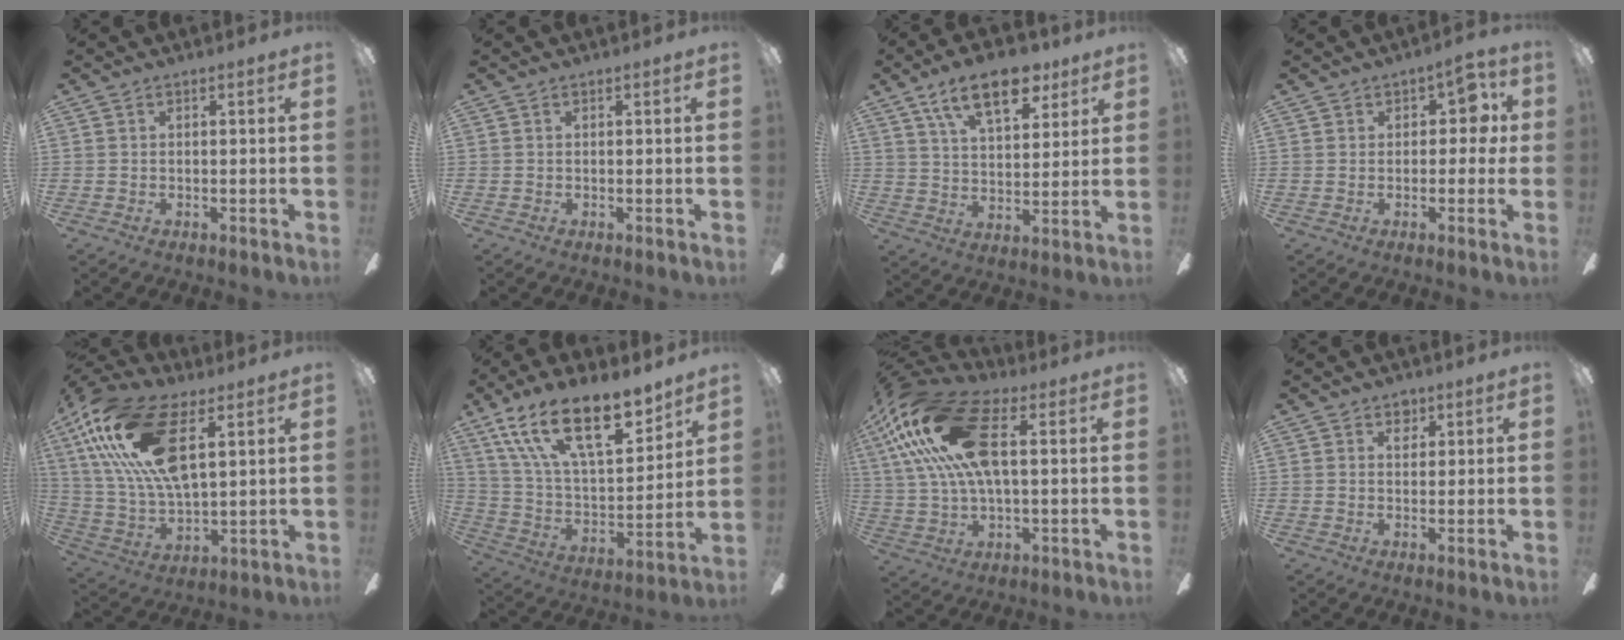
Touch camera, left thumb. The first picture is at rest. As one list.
[{"total": 0.0}, {"total": 15.2, "force": [9.3, 7.1, 9.7], "torque": [-0.147, -0.033, 0.160]}, {"total": 5.6, "force": [2.0, 3.9, 3.5], "torque": [-0.042, 0.001, 0.031]}, {"total": 23.7, "force": [10.1, 11.0, 18.4], "torque": [-0.389, -0.018, 0.173]}, {"total": 22.2, "force": [14.8, 8.9, 14.0], "torque": [-0.262, -0.083, 0.256]}, {"total": 24.7, "force": [7.7, 11.9, 20.2], "torque": [-0.412, -0.001, 0.128]}, {"total": 3.7, "force": [2.5, 1.9, 1.9], "torque": [-0.019, -0.008, 0.040]}]